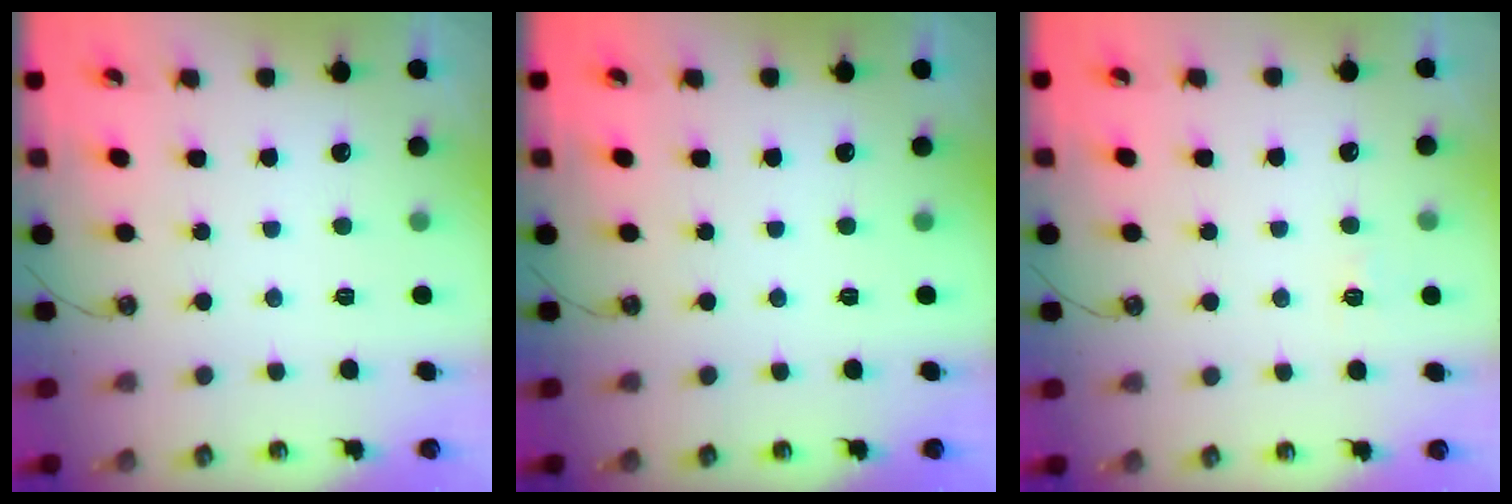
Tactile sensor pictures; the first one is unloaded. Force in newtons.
{"total": 0.0}
{"total": 5.3, "press": 5.2, "slide": 0.6}